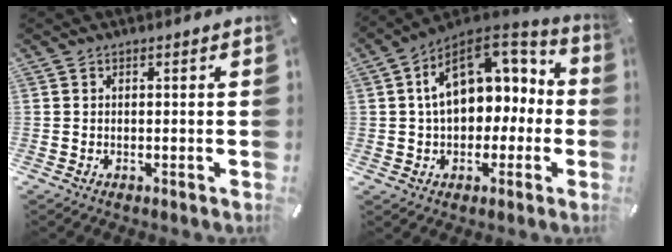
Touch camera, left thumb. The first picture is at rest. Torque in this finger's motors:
{"motor_torque": [1.64, 3.37, 1.60, -1.17, 0.64]}